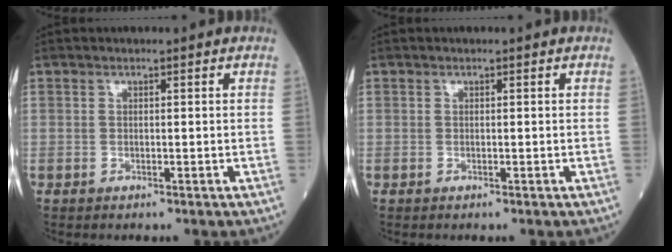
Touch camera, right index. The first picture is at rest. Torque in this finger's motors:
{"motor_torque": [0.00, 0.00, -0.01, 0.00]}